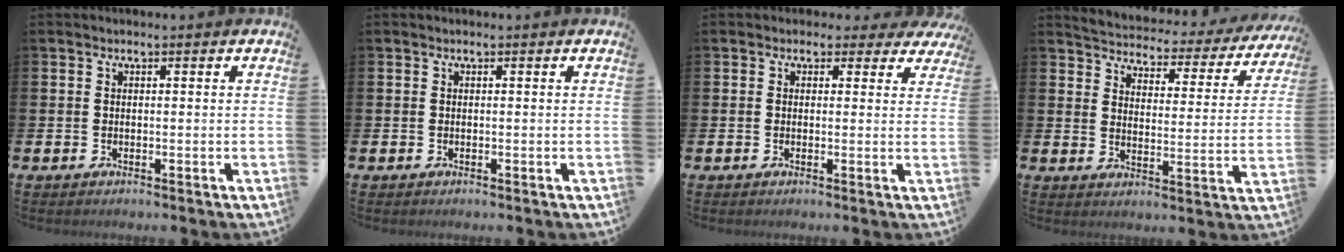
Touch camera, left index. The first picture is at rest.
{"total": 0.0}
{"total": 1.6, "force": [0.8, 1.4, 0.1], "torque": [-0.002, 0.003, 0.009]}
{"total": 3.3, "force": [3.1, 0.9, 0.3], "torque": [-0.034, -0.031, 0.046]}